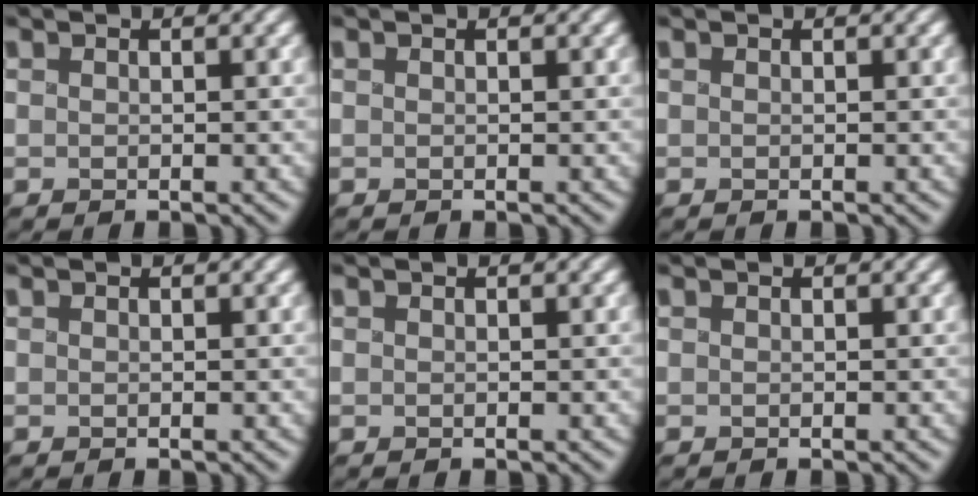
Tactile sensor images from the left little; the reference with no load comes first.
{"total": 0.0}
{"total": 0.0}
{"total": 0.0}
{"total": 0.0}
{"total": 0.0}